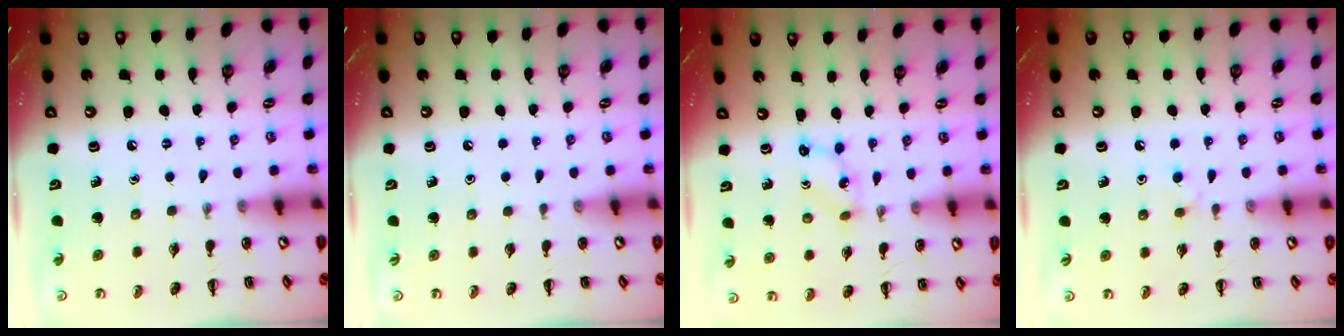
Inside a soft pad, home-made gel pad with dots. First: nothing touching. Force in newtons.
{"total": 0.0}
{"total": 1.7, "press": 1.6, "slide": 0.5}
{"total": 3.2, "press": 2.9, "slide": 1.3}